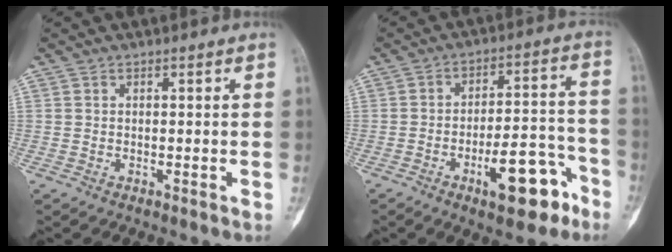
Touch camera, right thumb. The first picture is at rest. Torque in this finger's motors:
{"motor_torque": [2.00, 0.96, 1.12, -1.20, 0.30]}